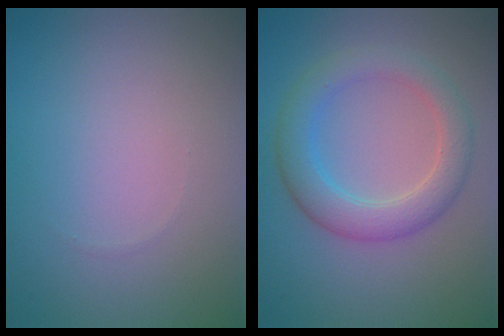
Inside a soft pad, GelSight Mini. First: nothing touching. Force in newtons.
{"total": 4.4, "press": 4.4, "slide": 0.1}